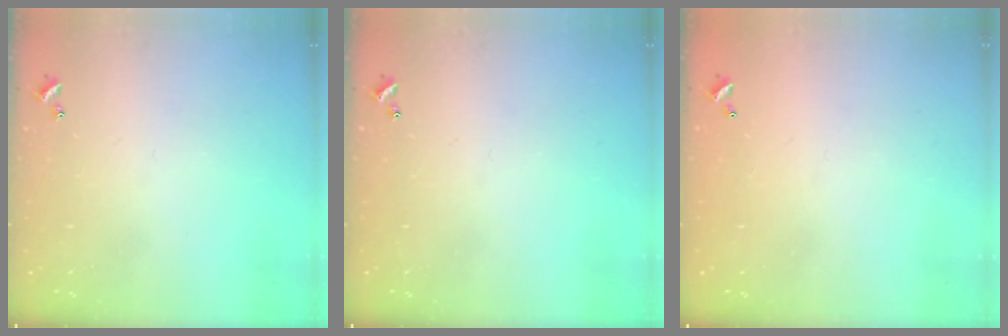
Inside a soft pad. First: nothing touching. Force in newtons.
{"total": 0.0}
{"total": 2.9, "press": 2.9, "slide": 0.1}